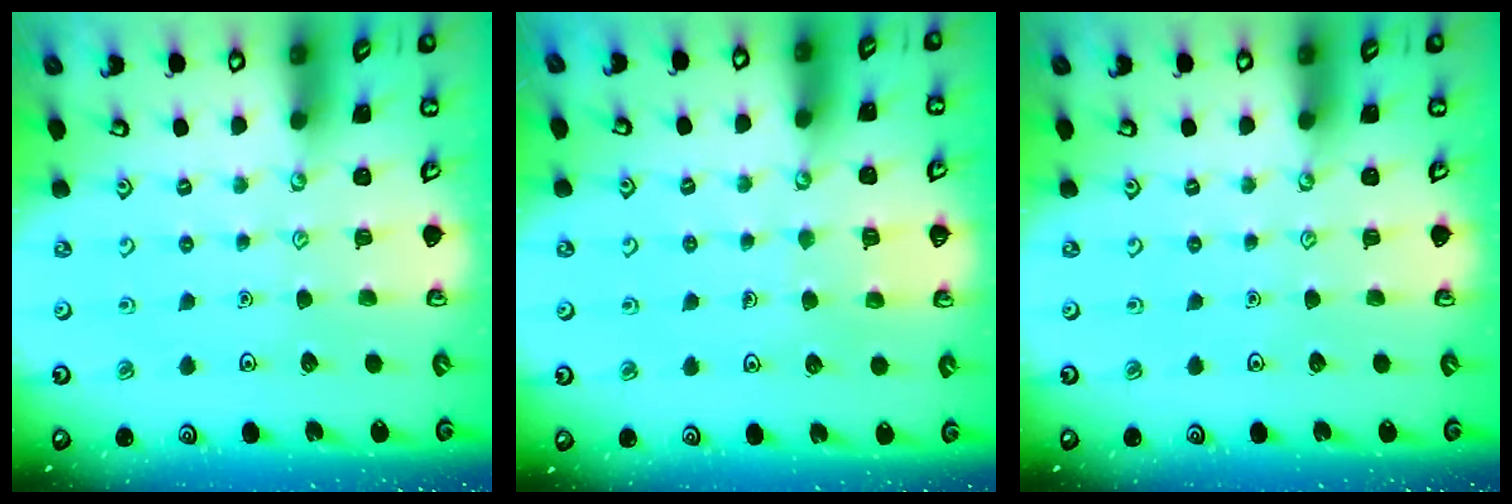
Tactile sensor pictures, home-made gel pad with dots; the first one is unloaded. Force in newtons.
{"total": 3.7, "press": 3.7, "slide": 0.3}
{"total": 0.0}